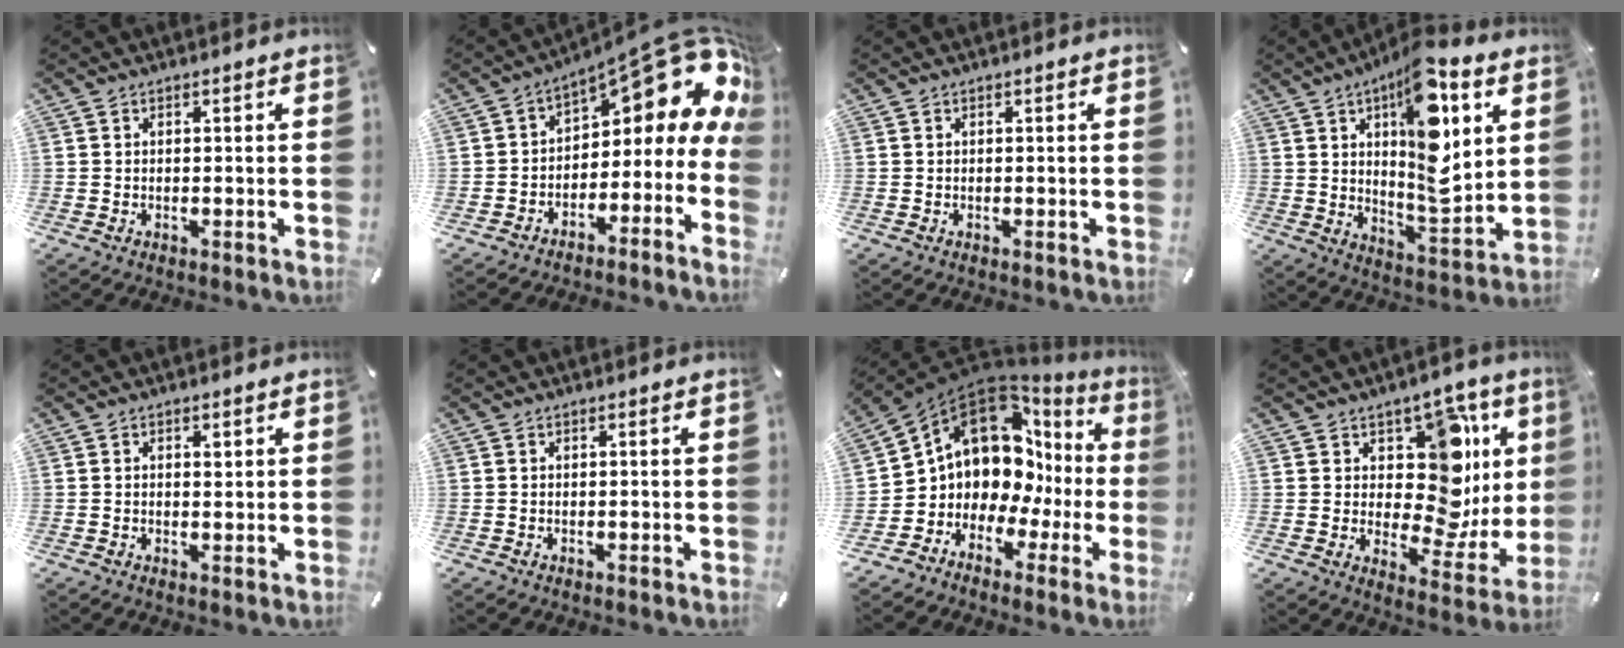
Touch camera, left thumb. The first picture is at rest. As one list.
[{"total": 14.4, "force": [8.5, 6.8, 9.4], "torque": [-0.103, -0.071, 0.135]}, {"total": 0.0}, {"total": 18.1, "force": [7.1, 7.3, 15.0], "torque": [-0.227, -0.040, 0.109]}, {"total": 1.7, "force": [0.4, 1.0, 1.3], "torque": [-0.011, -0.002, 0.003]}, {"total": 0.0}, {"total": 12.8, "force": [4.6, 10.0, 6.5], "torque": [-0.110, -0.052, 0.084]}, {"total": 16.8, "force": [5.0, 10.6, 12.0], "torque": [-0.136, -0.059, 0.082]}]